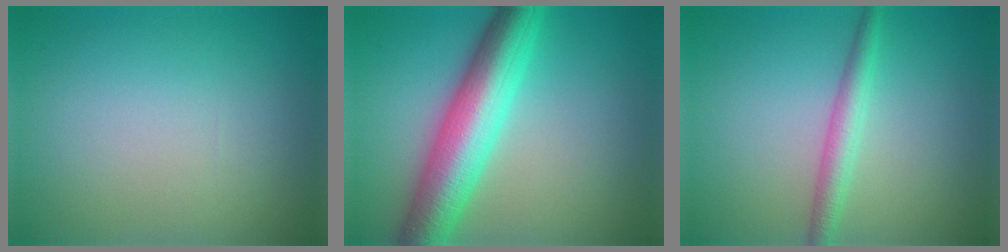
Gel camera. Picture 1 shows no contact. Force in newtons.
{"total": 8.8, "press": 8.8, "slide": 0.0}
{"total": 2.5, "press": 2.5, "slide": 0.0}